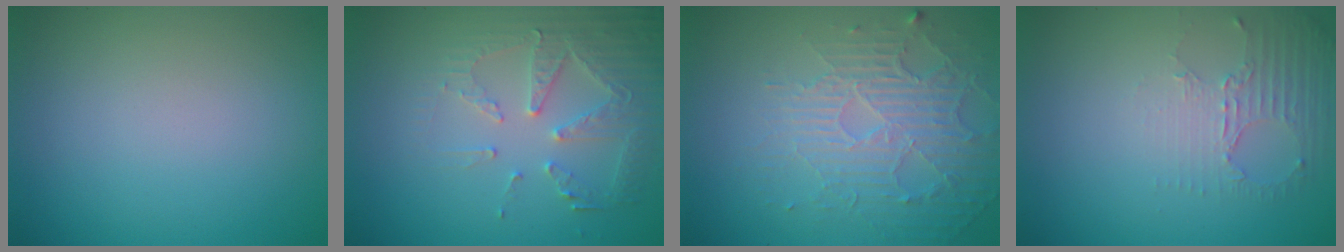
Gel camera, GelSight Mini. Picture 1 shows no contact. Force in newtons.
{"total": 4.1, "press": 3.7, "slide": 1.7}
{"total": 5.0, "press": 3.2, "slide": 3.8}
{"total": 2.5, "press": 1.8, "slide": 1.7}